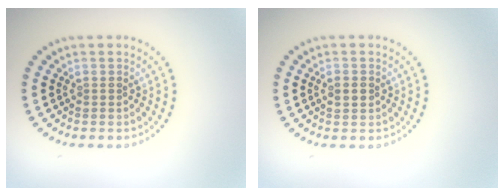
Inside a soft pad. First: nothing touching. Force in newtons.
{"total": 1.2, "press": 1.2, "slide": 0.1}